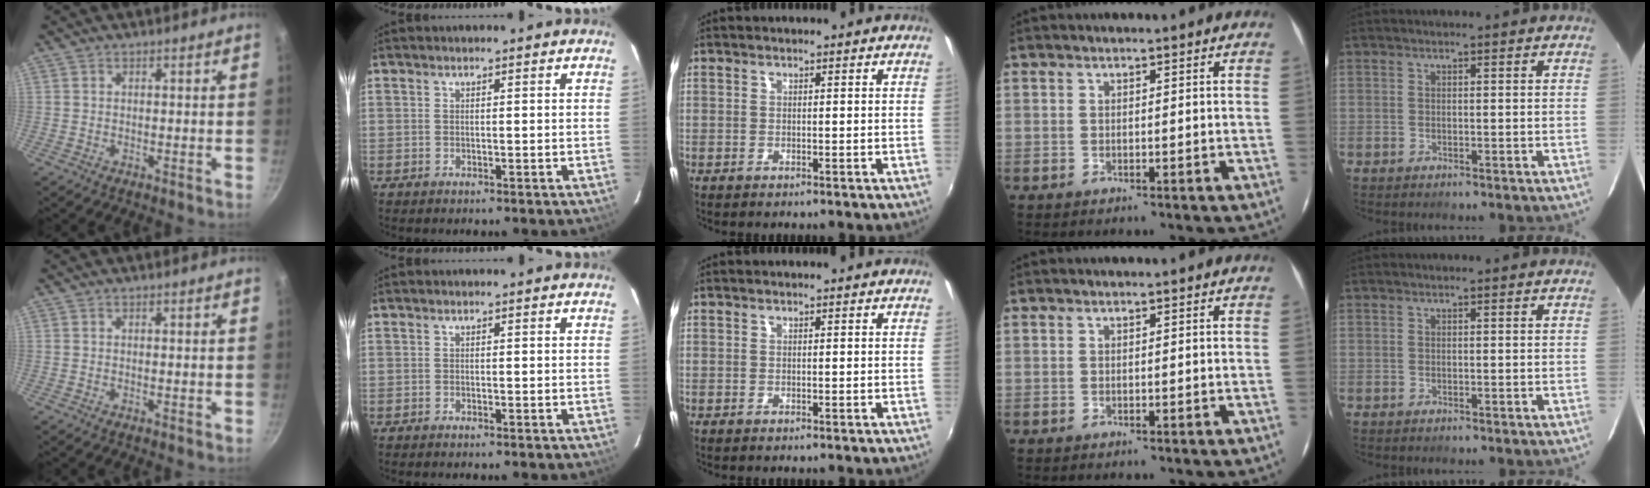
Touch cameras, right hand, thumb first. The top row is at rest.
{}